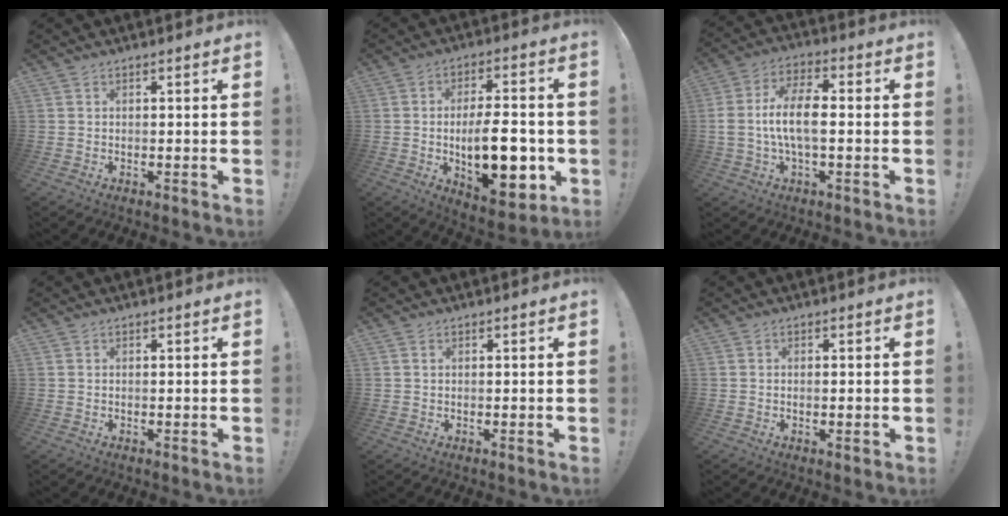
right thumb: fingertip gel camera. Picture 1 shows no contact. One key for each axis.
{"total": 18.5, "fx": -3.6, "fy": 8.5, "fz": 16.0, "tx": -0.242, "ty": 0.004, "tz": -0.051}
{"total": 12.1, "fx": -1.0, "fy": 5.5, "fz": 10.7, "tx": -0.217, "ty": 0.012, "tz": -0.017}
{"total": 0.0}
{"total": 0.6, "fx": 0.3, "fy": 0.3, "fz": 0.4, "tx": -0.005, "ty": 0.000, "tz": 0.005}
{"total": 0.8, "fx": -0.1, "fy": 0.3, "fz": 0.8, "tx": -0.005, "ty": -0.004, "tz": -0.004}